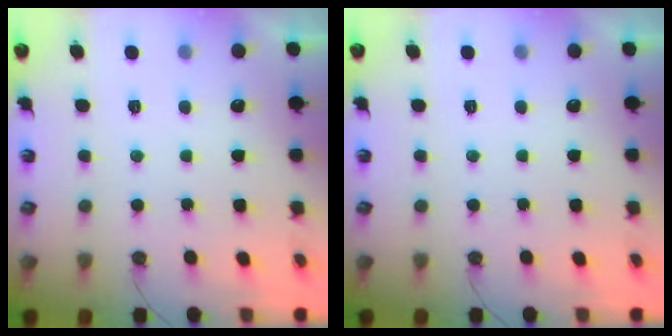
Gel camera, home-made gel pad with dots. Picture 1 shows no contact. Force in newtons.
{"total": 0.0}